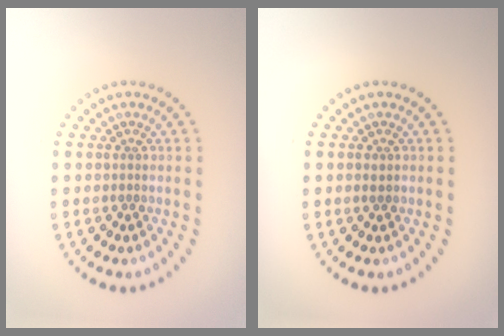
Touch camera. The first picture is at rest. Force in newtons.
{"total": 0.8, "press": 0.8, "slide": 0.3}